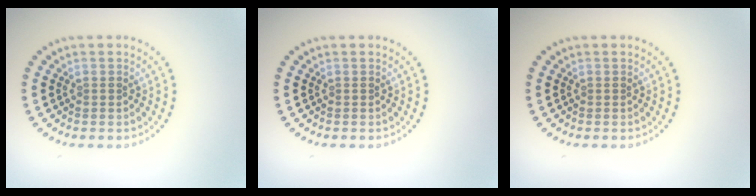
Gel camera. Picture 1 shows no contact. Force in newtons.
{"total": 0.0}
{"total": 0.0}